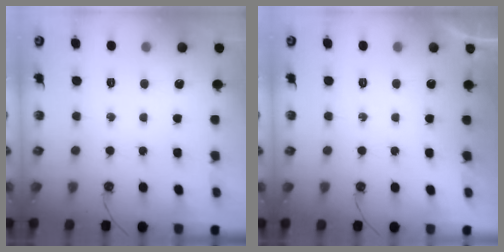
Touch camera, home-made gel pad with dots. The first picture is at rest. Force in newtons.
{"total": 0.0}